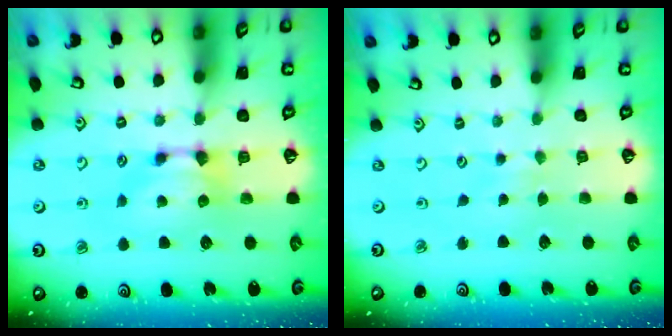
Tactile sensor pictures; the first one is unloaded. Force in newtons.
{"total": 4.7, "press": 4.7, "slide": 0.2}